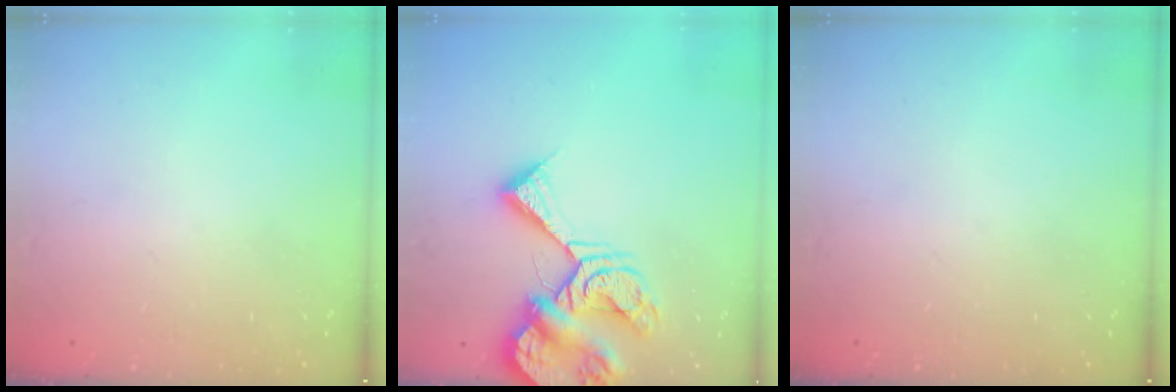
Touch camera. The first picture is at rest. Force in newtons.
{"total": 14.0, "press": 13.9, "slide": 1.7}
{"total": 0.0}